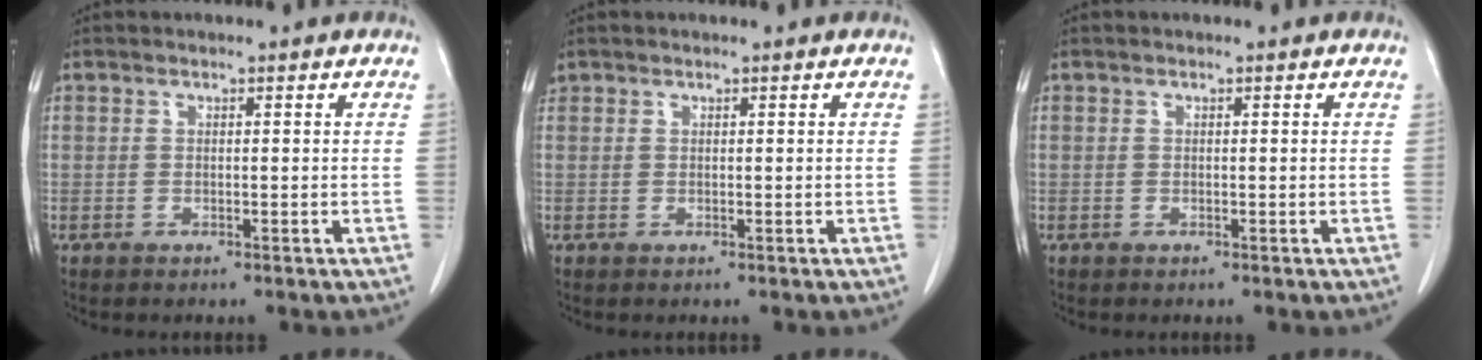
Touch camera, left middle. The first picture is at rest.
{"total": 0.6, "force": [0.5, 0.4, -0.2], "torque": [0.005, 0.012, 0.009]}
{"total": 0.0}